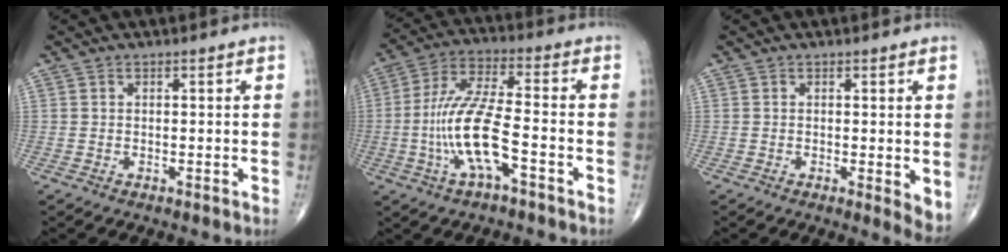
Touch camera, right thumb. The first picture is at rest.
{"total": 13.2, "force": [-4.0, 3.6, 12.1], "torque": [-0.258, 0.034, -0.074]}
{"total": 3.9, "force": [0.1, 1.1, 3.8], "torque": [-0.053, -0.014, 0.000]}